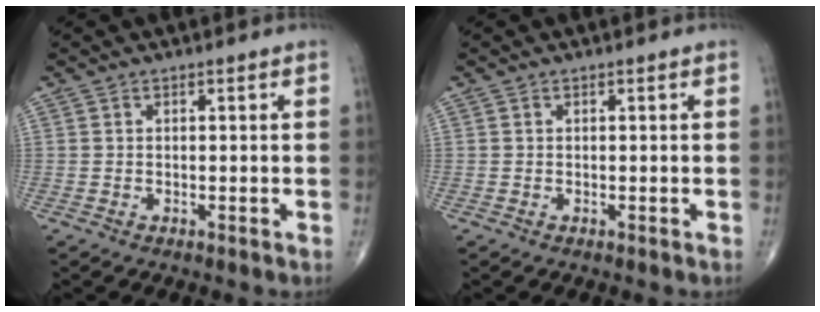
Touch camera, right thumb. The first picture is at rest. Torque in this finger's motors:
{"motor_torque": [0.31, 0.38, 0.31, -0.03, 0.01]}